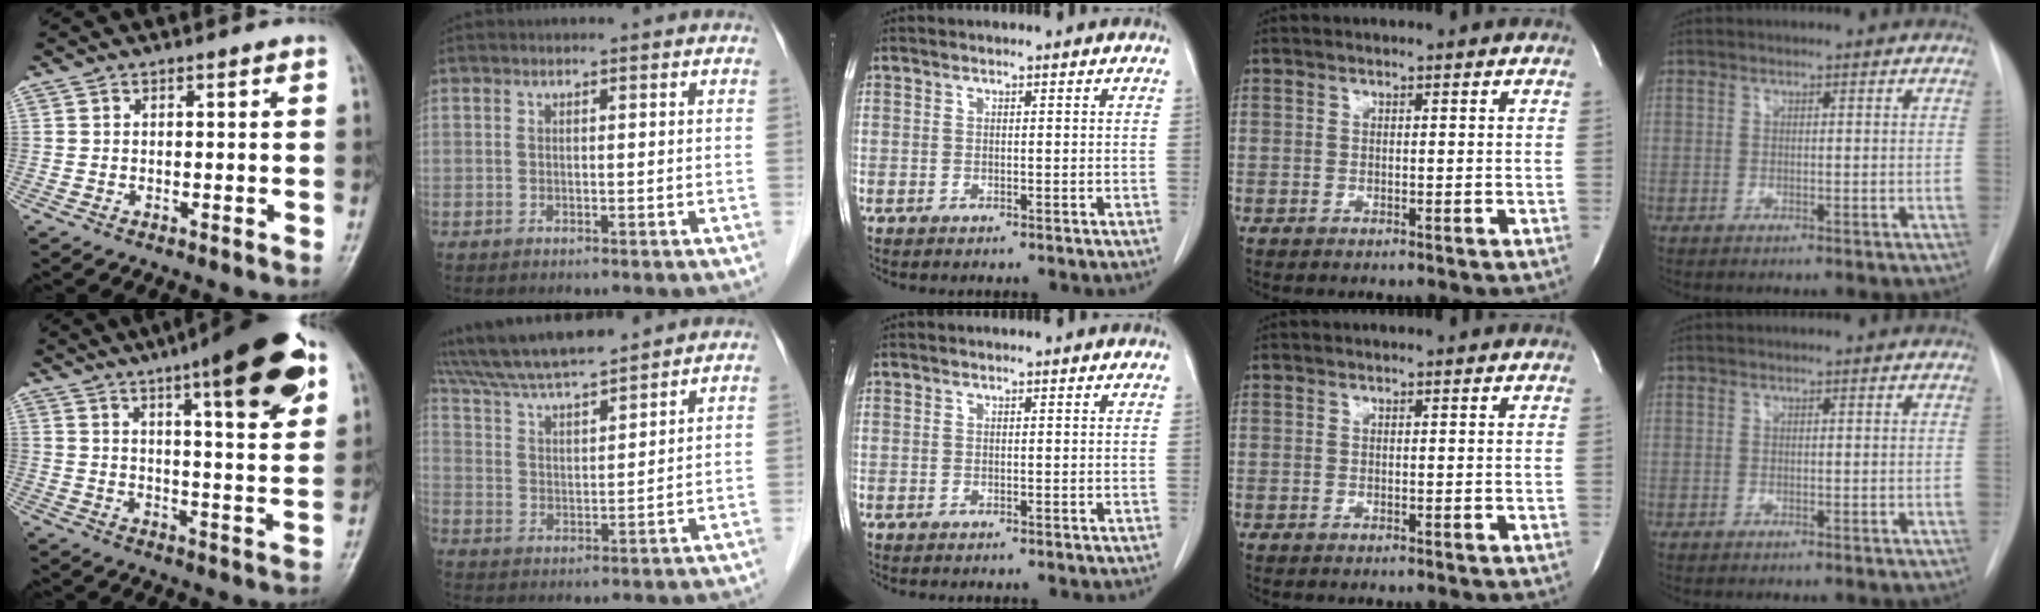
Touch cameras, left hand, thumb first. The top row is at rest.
{"thumb": {"total": 19.4, "force": [10.4, 4.2, 15.9], "torque": [-0.200, -0.031, 0.145]}, "index": {"total": 14.1, "force": [12.8, 1.1, 5.8], "torque": [-0.114, 0.024, 0.233]}}